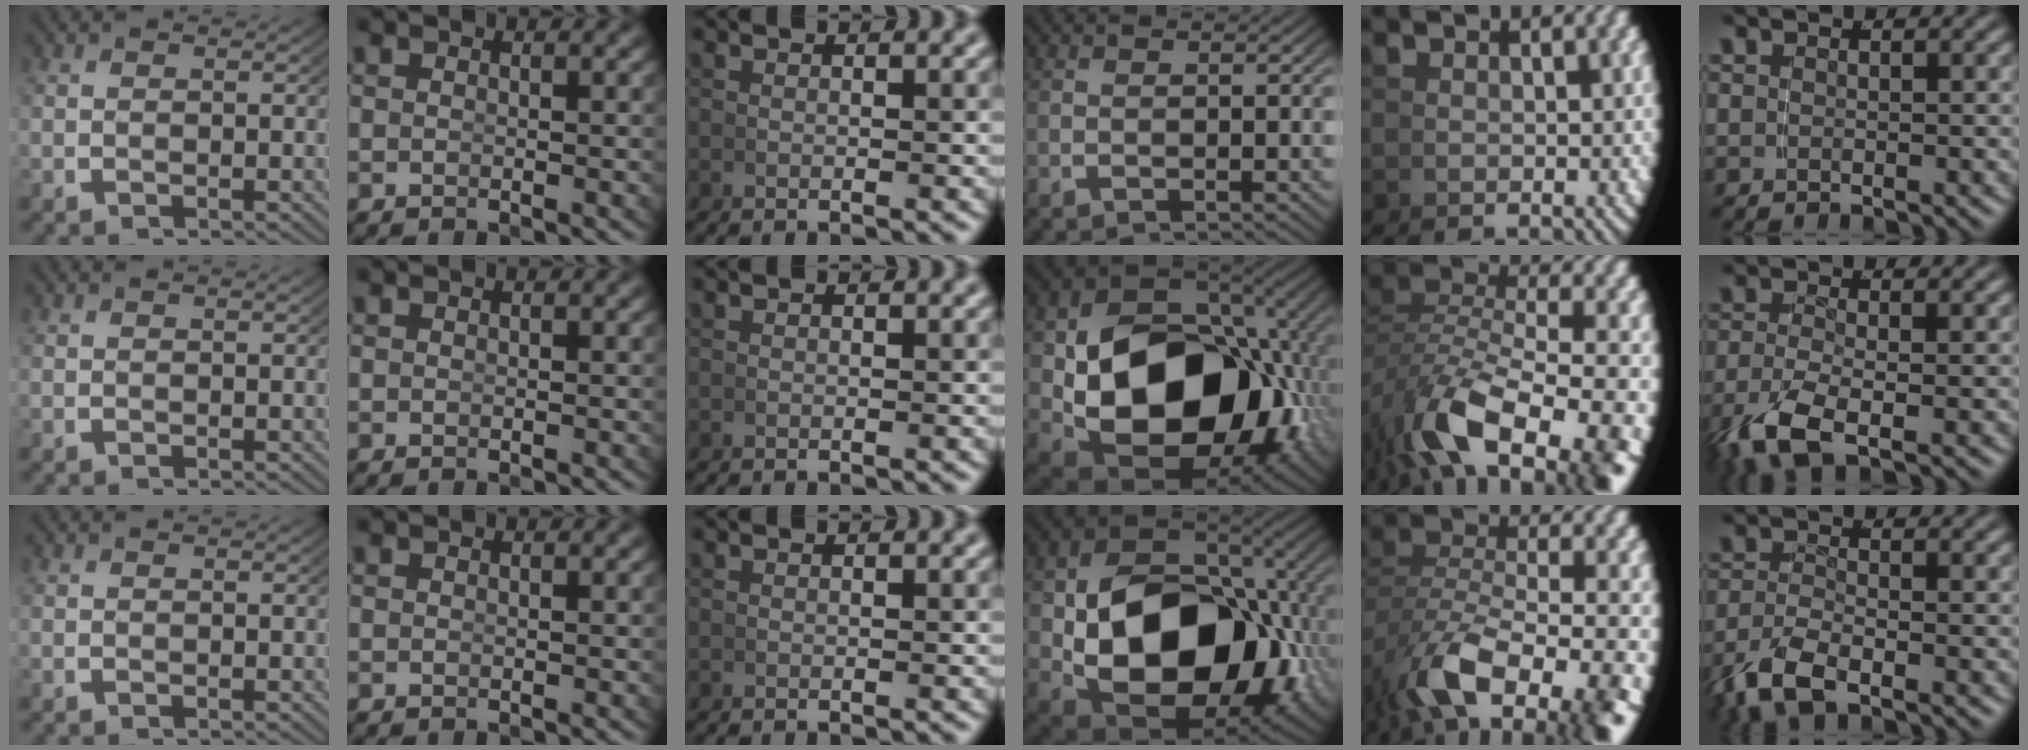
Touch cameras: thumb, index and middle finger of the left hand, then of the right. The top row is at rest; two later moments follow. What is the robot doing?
{"motion": "grasp_and_lifting", "object": "calculator"}